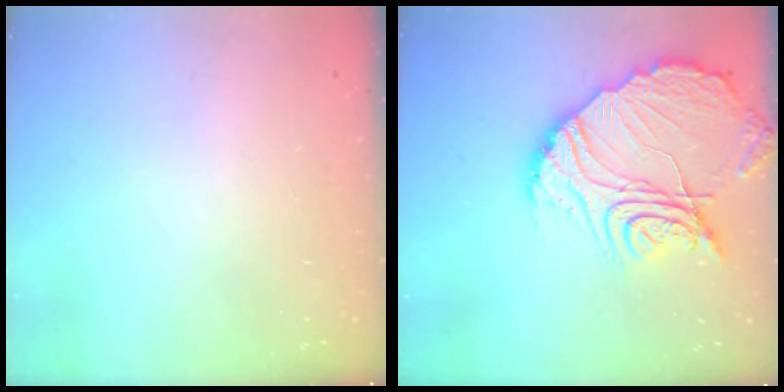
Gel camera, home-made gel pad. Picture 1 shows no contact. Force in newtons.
{"total": 20.3, "press": 20.2, "slide": 1.7}